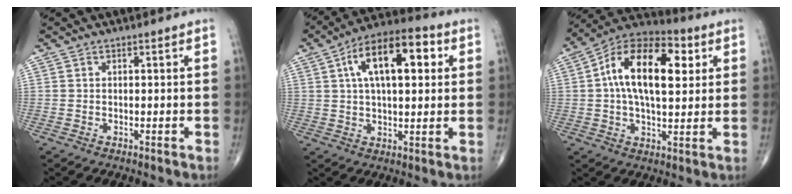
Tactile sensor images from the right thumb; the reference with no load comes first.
{"total": 15.7, "force": [4.4, 7.3, 13.2], "torque": [-0.200, 0.019, 0.064]}
{"total": 18.1, "force": [3.9, 9.3, 15.1], "torque": [-0.233, 0.018, 0.053]}